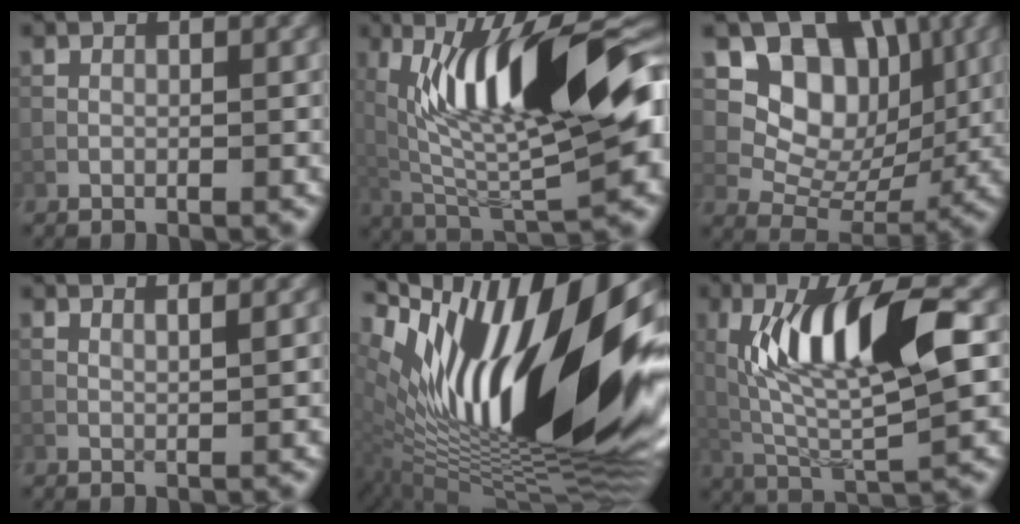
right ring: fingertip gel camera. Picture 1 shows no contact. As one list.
[{"total": 15.9, "force": [3.7, 4.4, 14.8], "torque": [-0.233, 0.008, 0.059]}, {"total": 9.4, "force": [3.3, 6.9, 5.4], "torque": [-0.078, -0.013, 0.050]}, {"total": 1.6, "force": [1.1, 0.4, 1.0], "torque": [-0.013, -0.001, 0.011]}, {"total": 19.7, "force": [2.8, 6.9, 18.3], "torque": [-0.294, 0.009, 0.039]}, {"total": 10.5, "force": [2.0, 2.8, 9.9], "torque": [-0.179, 0.001, 0.040]}]